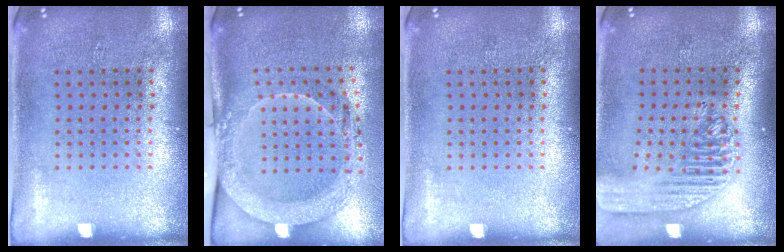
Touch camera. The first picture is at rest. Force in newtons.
{"total": 2.0, "press": 2.0, "slide": 0.3}
{"total": 0.0}
{"total": 2.1, "press": 1.8, "slide": 1.1}